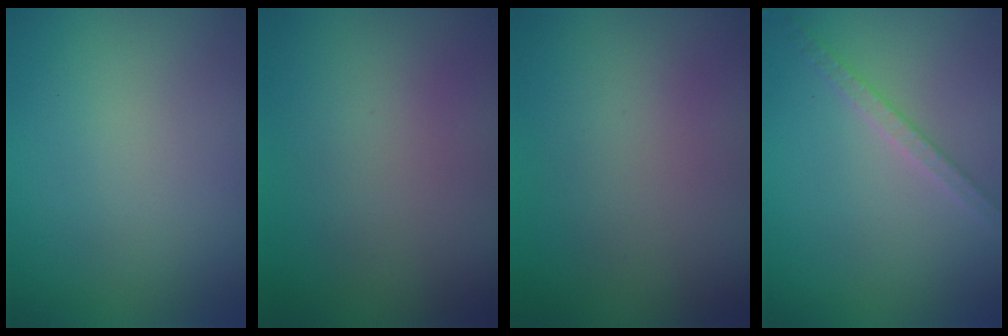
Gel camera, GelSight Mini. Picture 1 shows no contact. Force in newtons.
{"total": 0.0}
{"total": 0.0}
{"total": 2.1, "press": 2.0, "slide": 0.6}